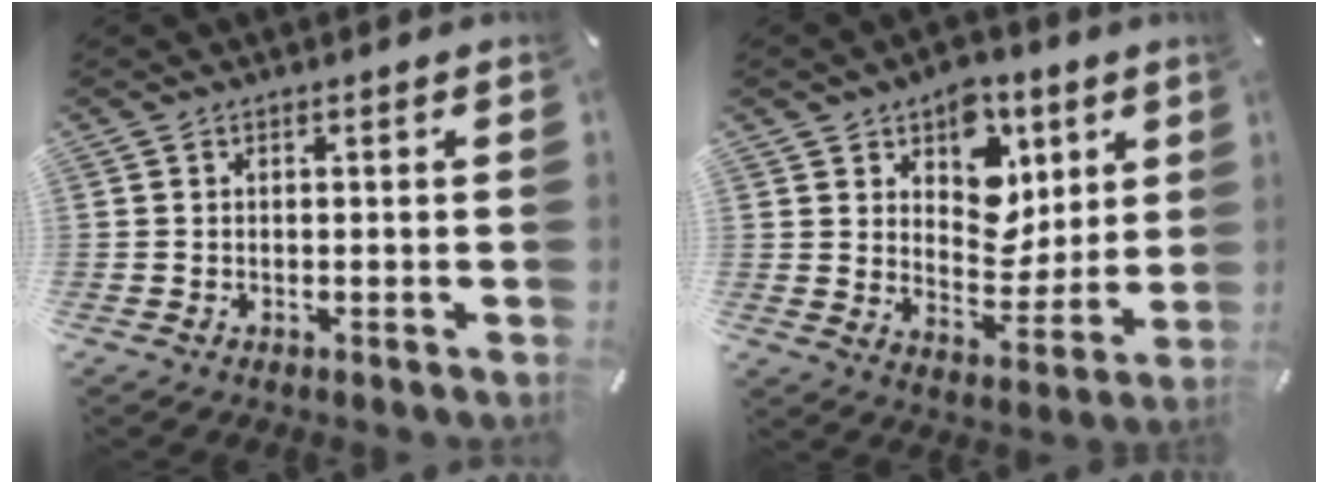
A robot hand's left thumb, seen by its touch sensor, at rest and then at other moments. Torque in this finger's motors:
{"motor_torque": [0.68, -0.26, -0.15, -0.21, 0.02]}